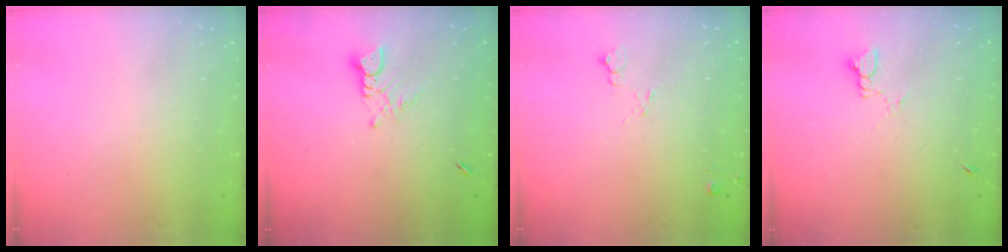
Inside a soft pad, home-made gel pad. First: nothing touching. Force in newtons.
{"total": 3.2, "press": 3.2, "slide": 0.3}
{"total": 4.6, "press": 4.5, "slide": 0.9}
{"total": 2.5, "press": 2.5, "slide": 0.3}